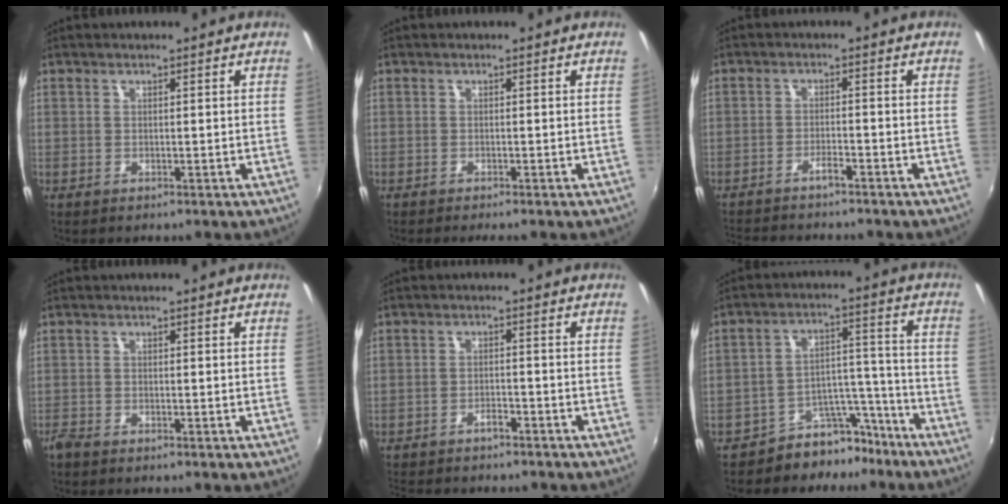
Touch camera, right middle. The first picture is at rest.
{"total": 1.2, "force": [-1.1, -0.1, 0.5], "torque": [-0.009, -0.008, -0.018]}
{"total": 6.4, "force": [-5.8, 0.5, 2.8], "torque": [-0.066, -0.004, -0.095]}
{"total": 1.7, "force": [-1.5, 0.3, 0.7], "torque": [-0.017, -0.008, -0.032]}
{"total": 5.9, "force": [-5.3, 1.5, 2.1], "torque": [-0.061, -0.005, -0.082]}
{"total": 8.6, "force": [-7.4, 4.3, 1.4], "torque": [-0.011, 0.053, -0.108]}